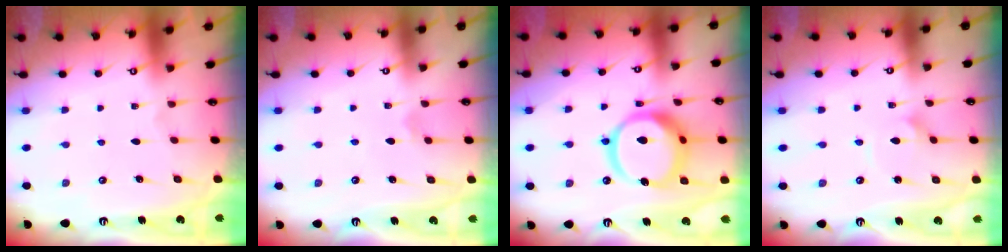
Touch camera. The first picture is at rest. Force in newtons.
{"total": 1.9, "press": 1.8, "slide": 0.6}
{"total": 18.3, "press": 18.1, "slide": 2.1}
{"total": 1.7, "press": 1.7, "slide": 0.0}